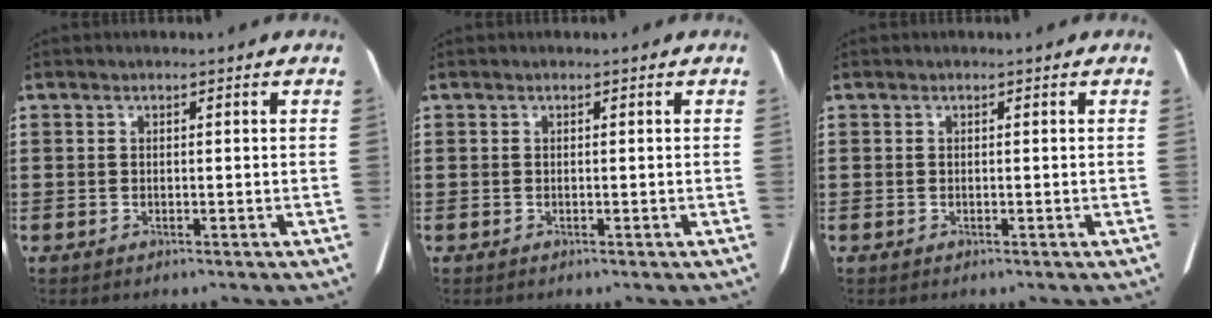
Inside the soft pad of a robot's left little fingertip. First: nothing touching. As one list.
[{"total": 0.0}, {"total": 0.0}]